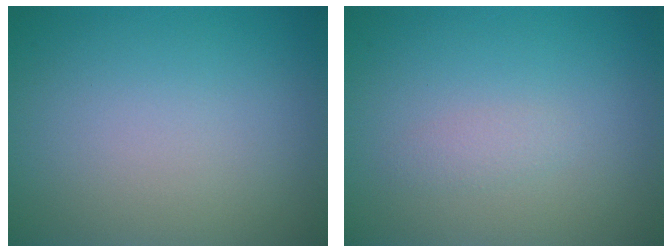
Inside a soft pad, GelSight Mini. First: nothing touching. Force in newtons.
{"total": 0.9, "press": 0.9, "slide": 0.1}